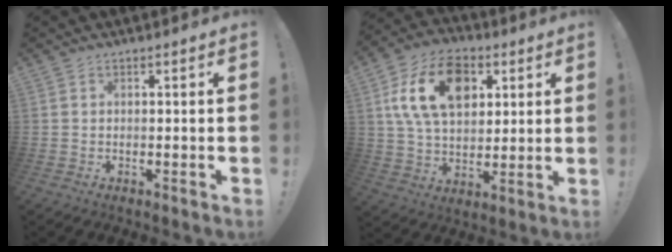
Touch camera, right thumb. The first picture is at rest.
{"total": 19.0, "force": [6.6, 13.0, 12.2], "torque": [-0.194, -0.014, 0.121]}